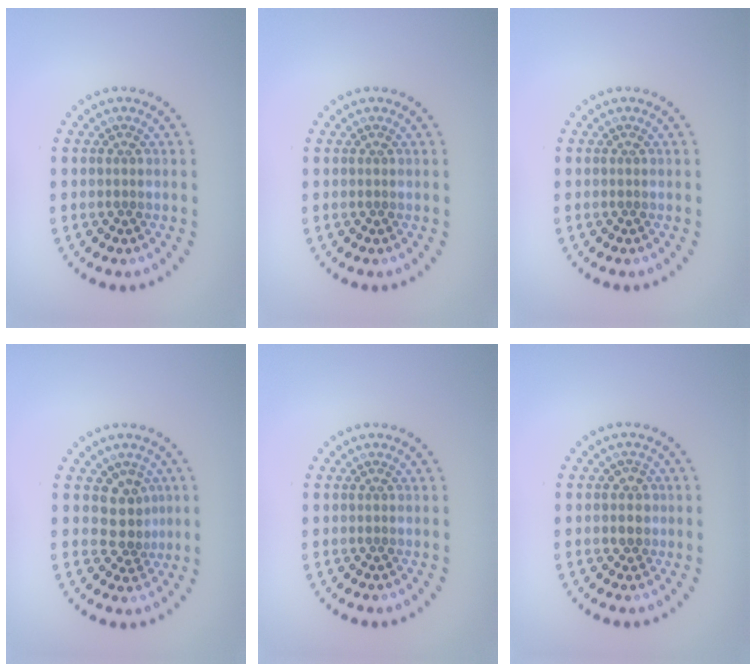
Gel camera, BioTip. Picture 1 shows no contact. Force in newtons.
{"total": 0.0}
{"total": 0.0}
{"total": 2.7, "press": 2.1, "slide": 1.8}
{"total": 0.0}
{"total": 1.2, "press": 0.9, "slide": 0.7}